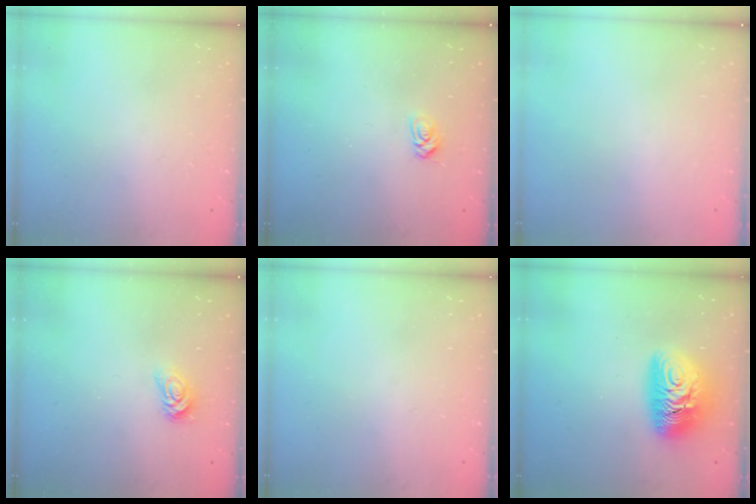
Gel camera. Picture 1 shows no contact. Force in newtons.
{"total": 4.2, "press": 4.2, "slide": 0.5}
{"total": 0.0}
{"total": 3.9, "press": 3.9, "slide": 0.5}
{"total": 0.0}
{"total": 11.7, "press": 11.6, "slide": 1.1}